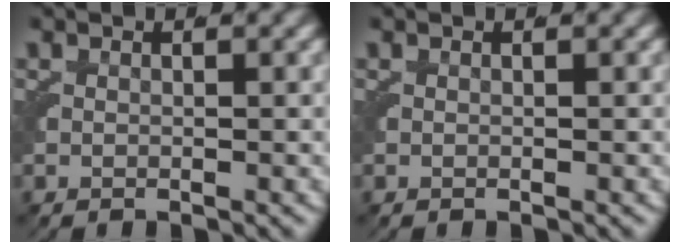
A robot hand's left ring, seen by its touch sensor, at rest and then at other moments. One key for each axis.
{"total": 0.0}